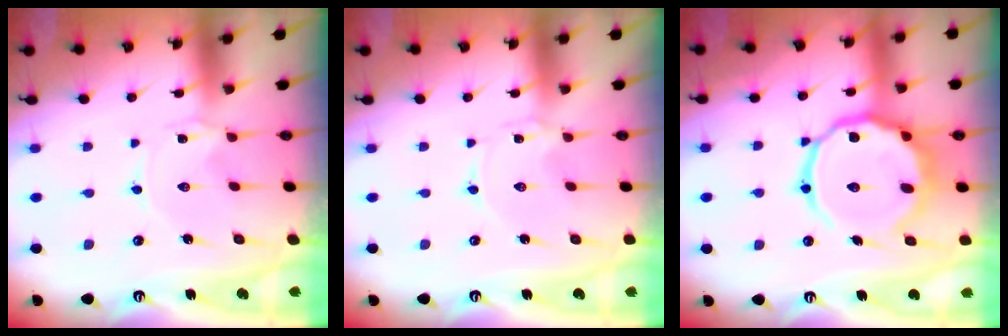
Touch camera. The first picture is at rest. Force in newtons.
{"total": 0.0}
{"total": 17.3, "press": 17.2, "slide": 1.6}